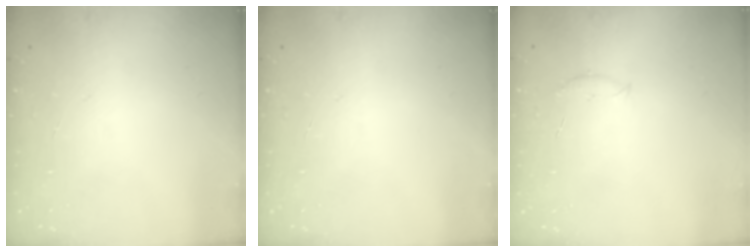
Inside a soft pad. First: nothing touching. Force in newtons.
{"total": 0.0}
{"total": 5.5, "press": 5.2, "slide": 1.5}